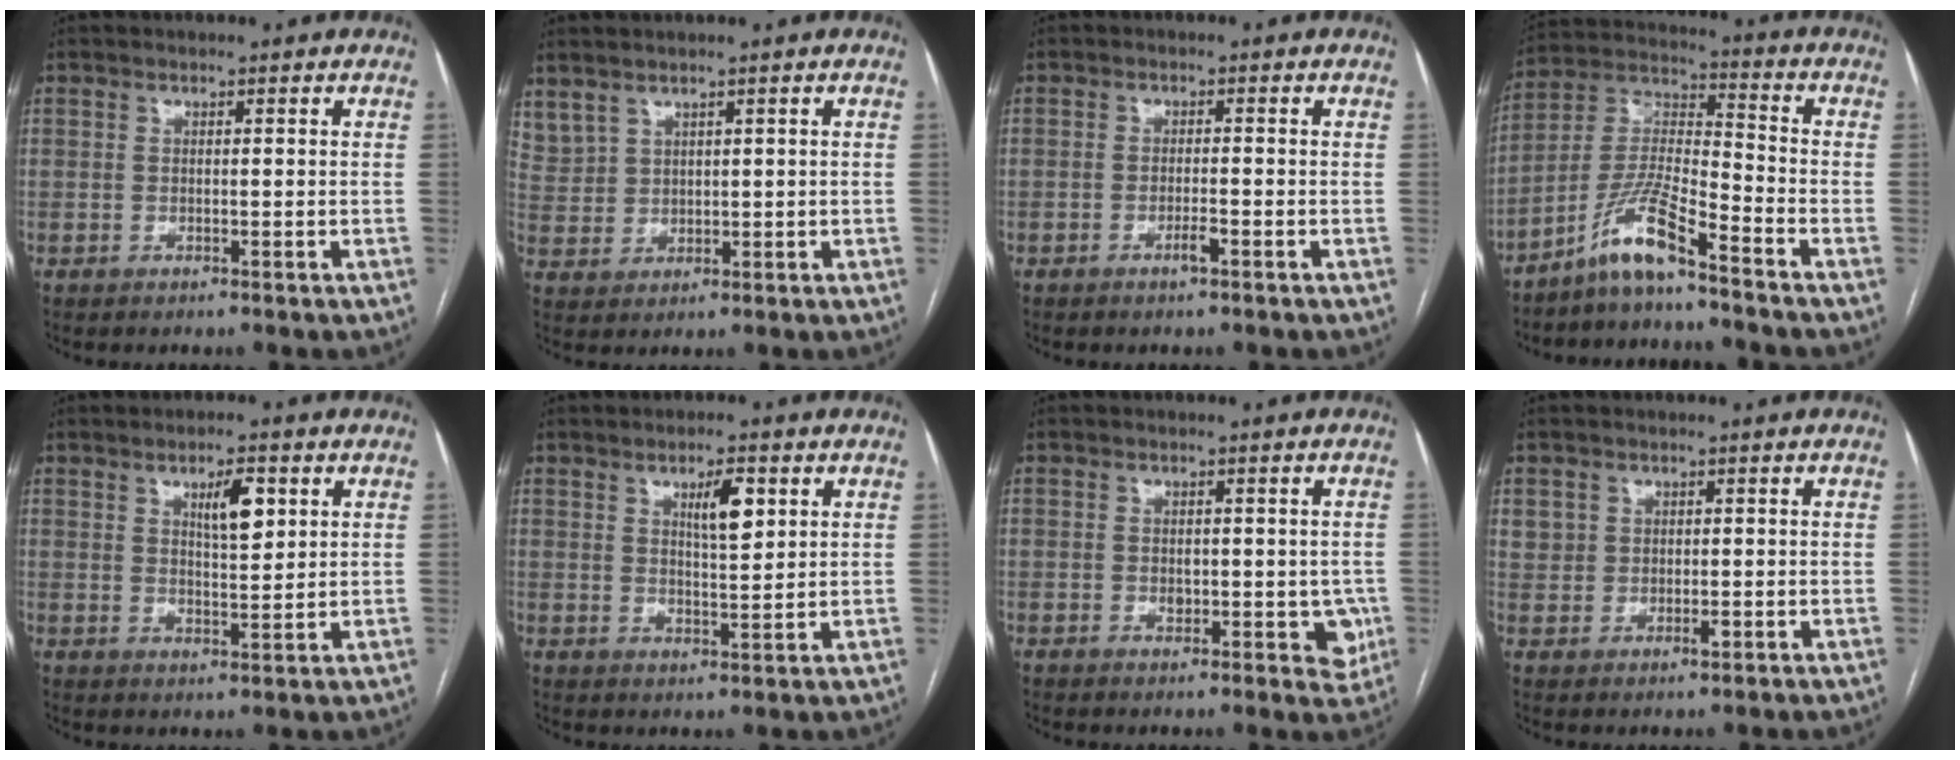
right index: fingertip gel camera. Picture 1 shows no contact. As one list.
[{"total": 5.9, "force": [4.4, 3.6, 1.8], "torque": [-0.054, 0.012, 0.109]}, {"total": 1.6, "force": [-0.9, 0.1, 1.3], "torque": [-0.020, 0.001, -0.014]}, {"total": 9.4, "force": [-7.0, 0.4, 6.2], "torque": [-0.139, -0.002, -0.141]}, {"total": 5.7, "force": [2.4, 1.6, 4.9], "torque": [-0.087, 0.001, 0.042]}, {"total": 5.5, "force": [2.3, 1.3, 4.8], "torque": [-0.085, 0.001, 0.041]}, {"total": 5.5, "force": [-0.8, 3.2, 4.4], "torque": [-0.028, -0.001, -0.005]}, {"total": 2.7, "force": [0.6, 2.4, 1.1], "torque": [-0.013, 0.005, 0.017]}]